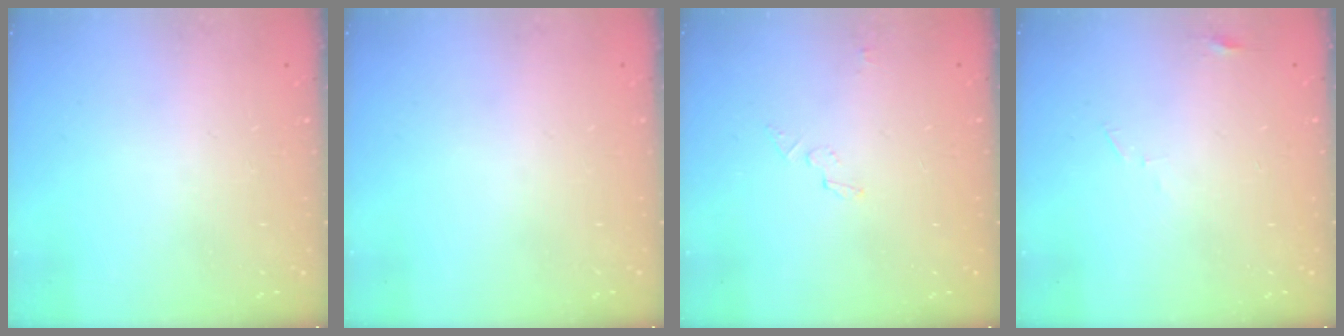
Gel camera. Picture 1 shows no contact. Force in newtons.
{"total": 0.0}
{"total": 2.9, "press": 2.9, "slide": 0.2}
{"total": 2.9, "press": 2.9, "slide": 0.2}